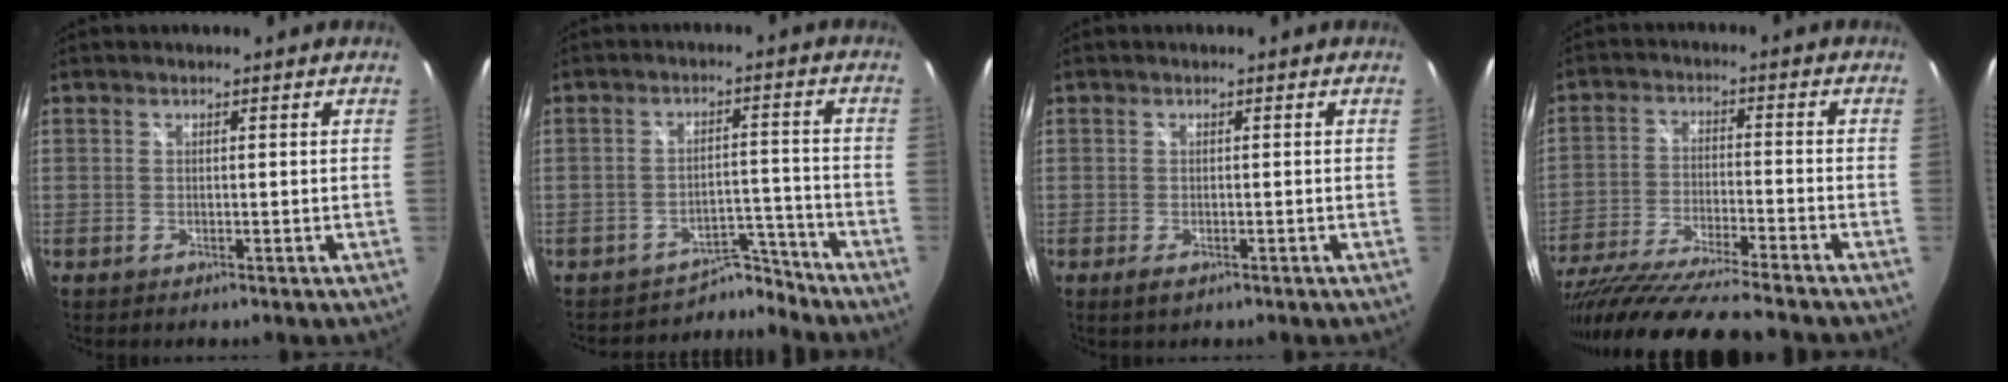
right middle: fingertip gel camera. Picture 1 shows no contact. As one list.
[{"total": 6.5, "force": [-6.1, 2.1, -0.5], "torque": [0.013, 0.029, -0.091]}, {"total": 1.8, "force": [-1.0, 0.8, 1.2], "torque": [-0.023, -0.005, -0.017]}, {"total": 18.2, "force": [-15.7, 0.4, 9.3], "torque": [-0.185, -0.047, -0.269]}]